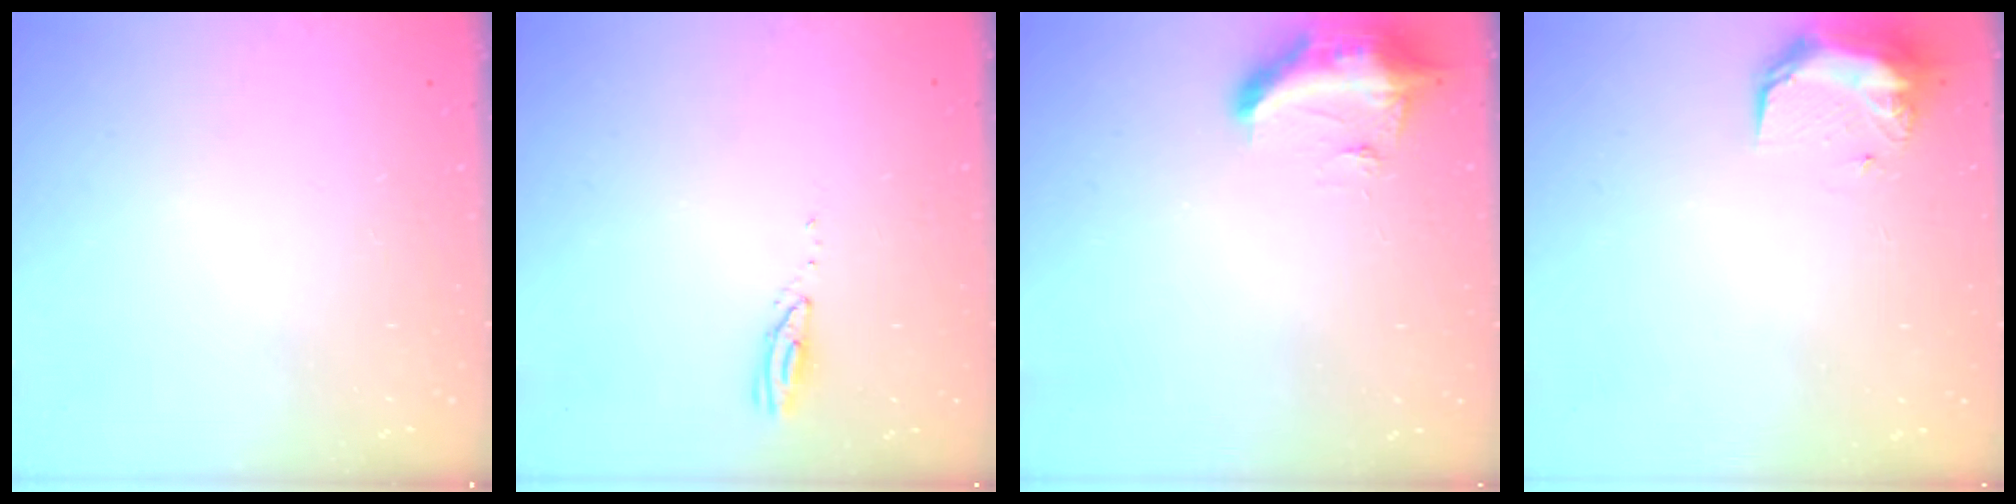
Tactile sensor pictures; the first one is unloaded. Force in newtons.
{"total": 3.0, "press": 2.9, "slide": 0.3}
{"total": 9.5, "press": 9.4, "slide": 1.2}
{"total": 9.3, "press": 9.3, "slide": 0.7}